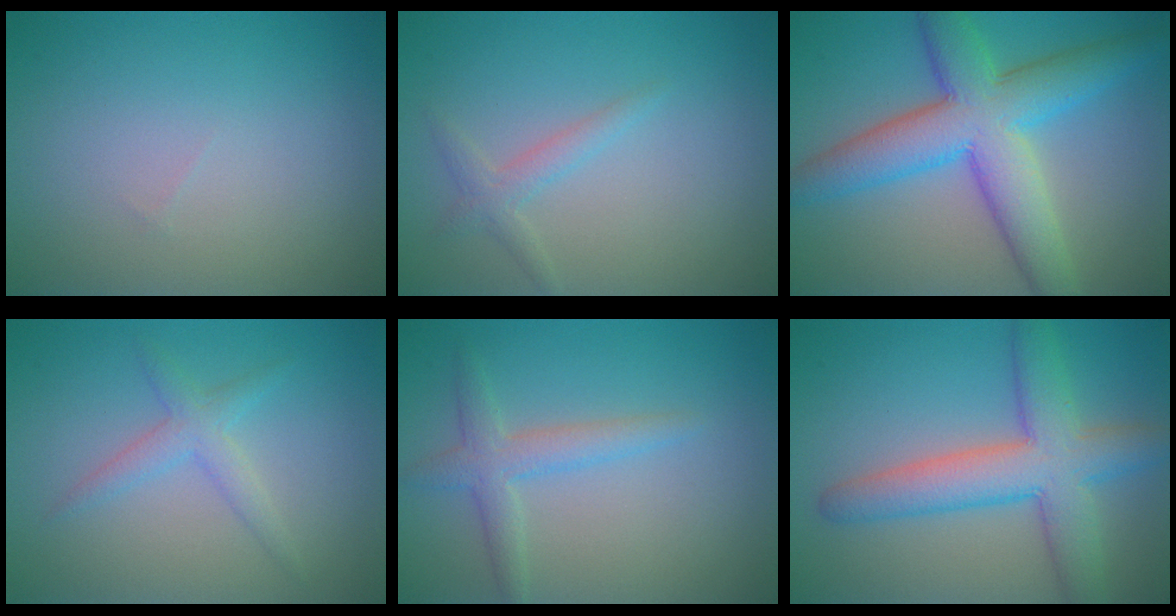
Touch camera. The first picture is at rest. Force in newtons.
{"total": 1.7, "press": 1.7, "slide": 0.0}
{"total": 8.9, "press": 8.9, "slide": 0.2}
{"total": 2.1, "press": 2.1, "slide": 0.0}
{"total": 2.7, "press": 2.7, "slide": 0.1}
{"total": 6.9, "press": 6.9, "slide": 0.4}